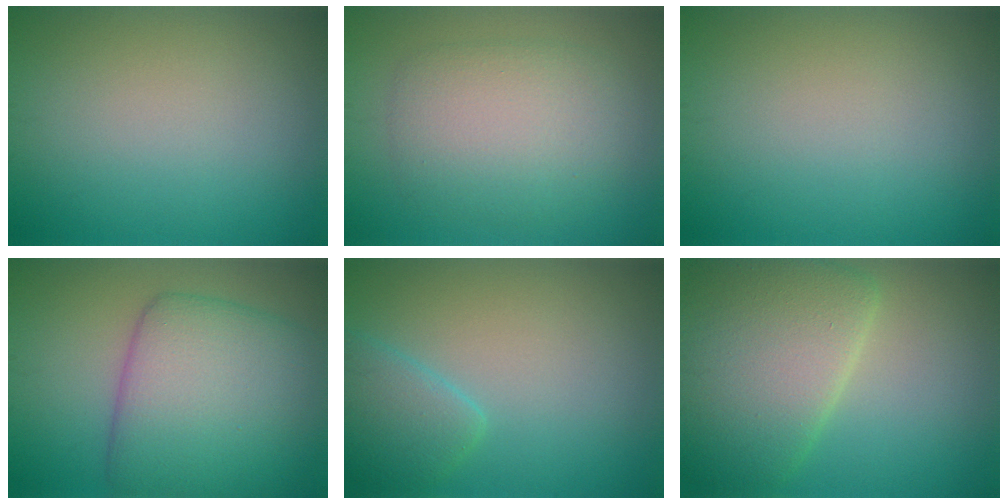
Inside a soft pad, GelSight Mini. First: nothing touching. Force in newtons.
{"total": 5.4, "press": 5.3, "slide": 0.2}
{"total": 0.0}
{"total": 9.6, "press": 9.6, "slide": 0.3}
{"total": 3.0, "press": 2.9, "slide": 0.3}
{"total": 8.9, "press": 8.9, "slide": 0.2}